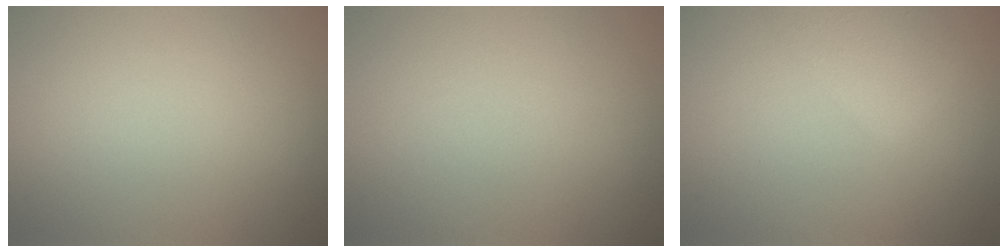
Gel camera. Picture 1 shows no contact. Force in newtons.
{"total": 0.0}
{"total": 2.5, "press": 2.5, "slide": 0.1}